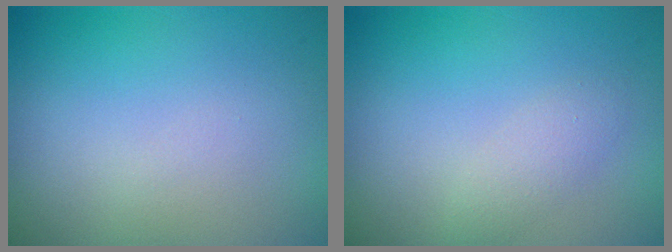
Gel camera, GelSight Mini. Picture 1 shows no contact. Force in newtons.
{"total": 1.3, "press": 1.3, "slide": 0.1}